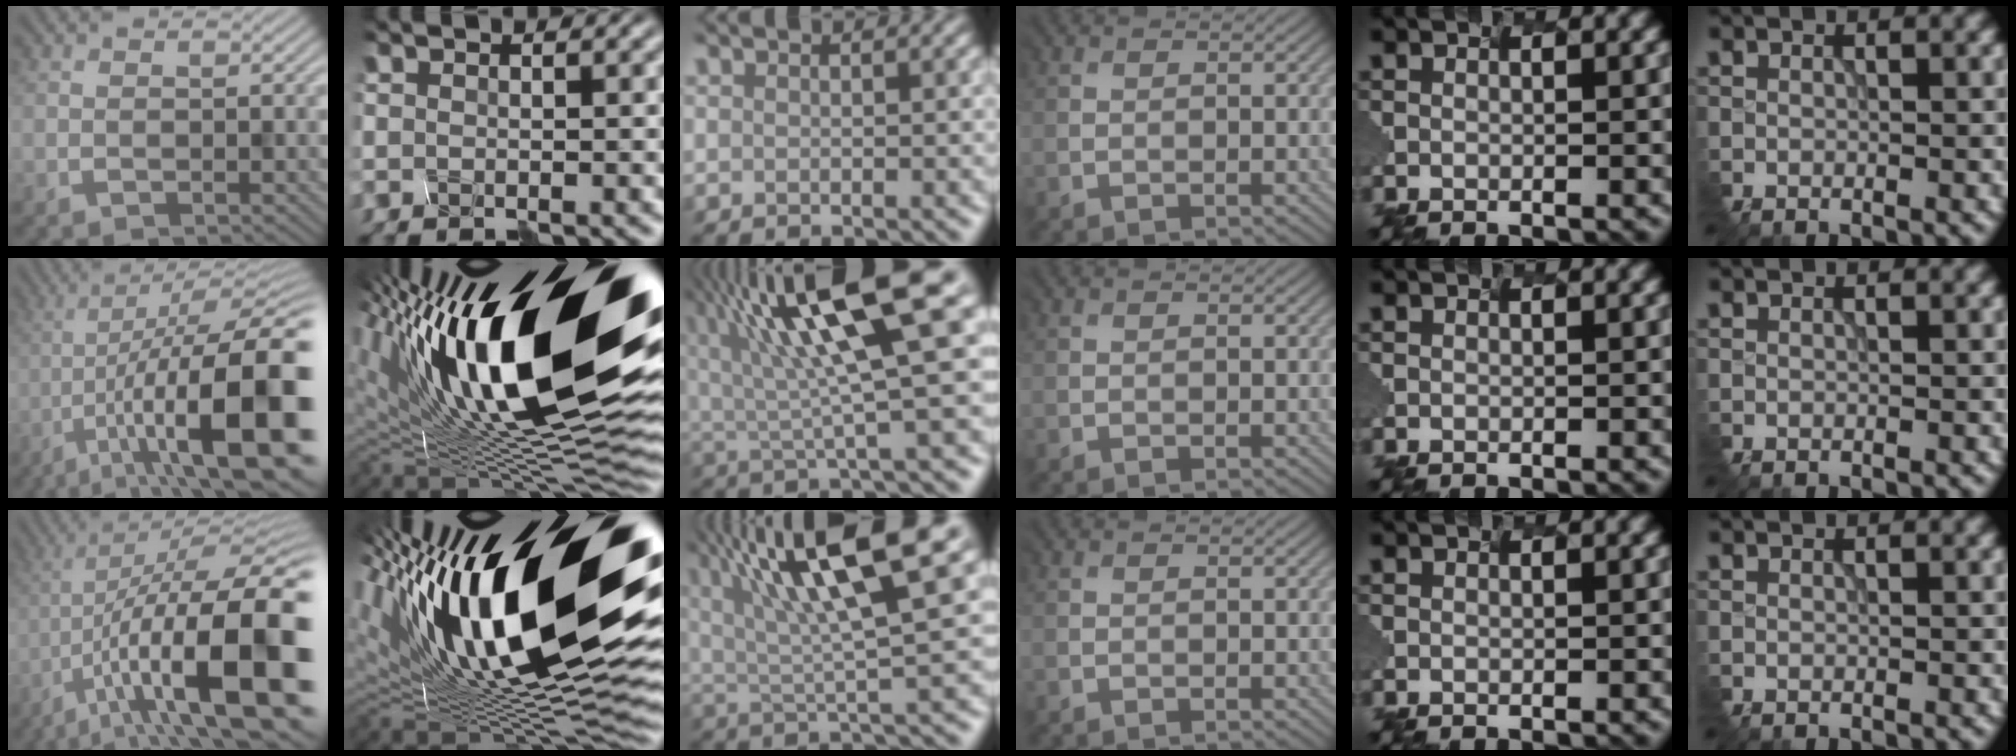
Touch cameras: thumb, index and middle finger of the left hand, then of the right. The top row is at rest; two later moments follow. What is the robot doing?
{"motion": "shake", "object": "plastic piggy bank"}